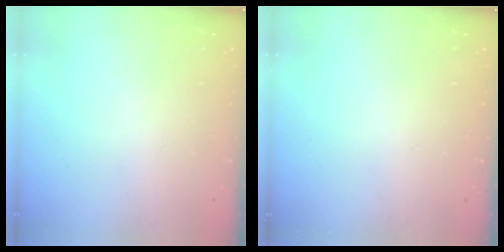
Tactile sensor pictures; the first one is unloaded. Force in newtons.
{"total": 0.0}